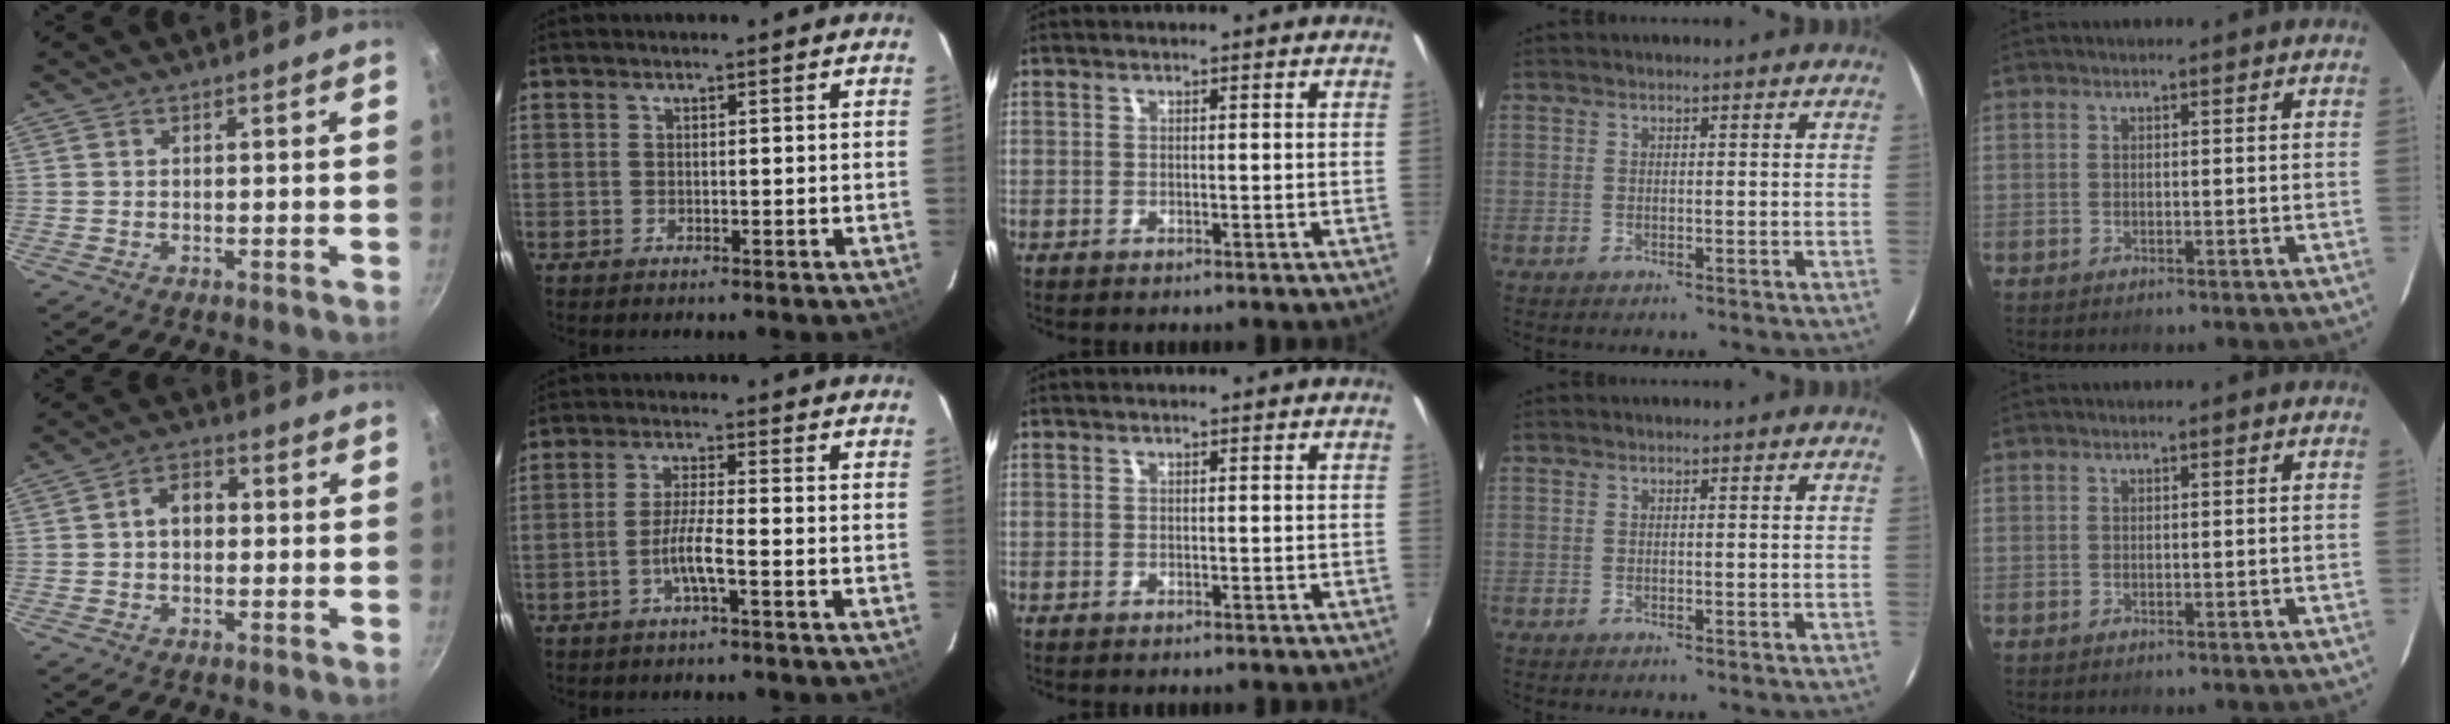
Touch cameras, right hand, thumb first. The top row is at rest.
{"thumb": {"total": 4.8, "force": [0.1, 3.5, 3.3], "torque": [-0.026, 0.013, -0.004]}, "index": {"total": 4.5, "force": [-2.2, -0.3, 3.9], "torque": [-0.081, -0.001, -0.043]}}